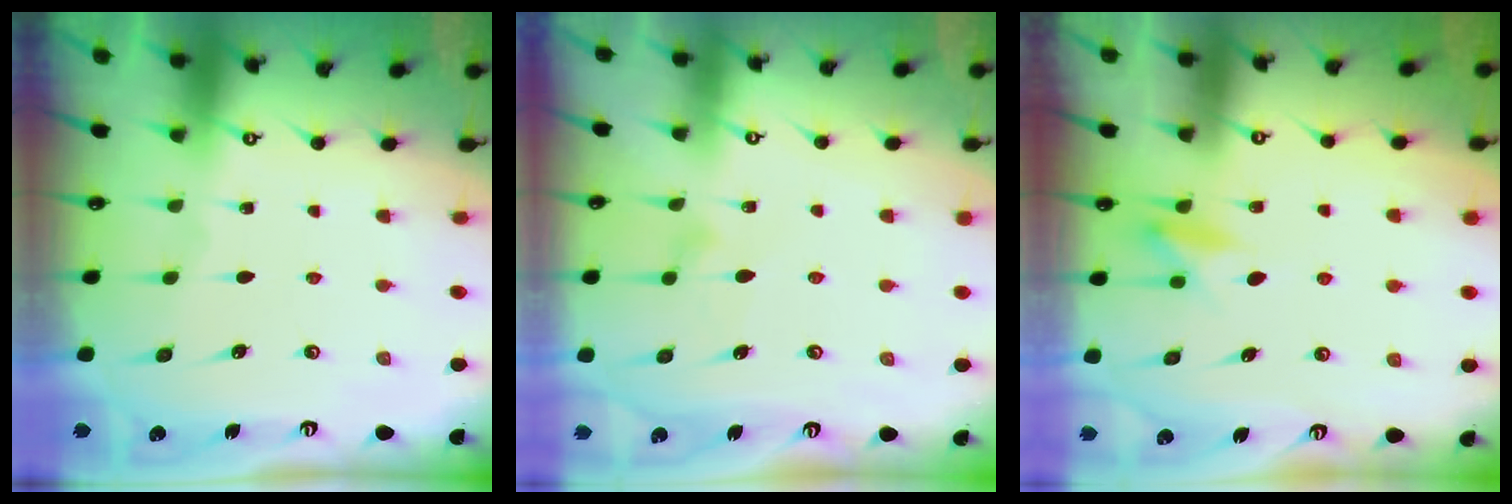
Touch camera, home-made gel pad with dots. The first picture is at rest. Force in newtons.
{"total": 10.4, "press": 10.3, "slide": 0.5}
{"total": 7.5, "press": 7.4, "slide": 0.9}